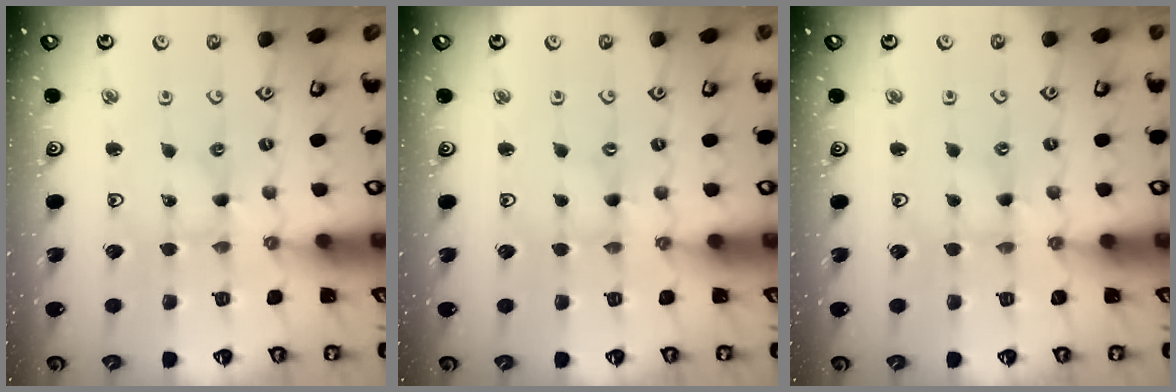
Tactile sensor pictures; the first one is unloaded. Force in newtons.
{"total": 0.0}
{"total": 0.0}